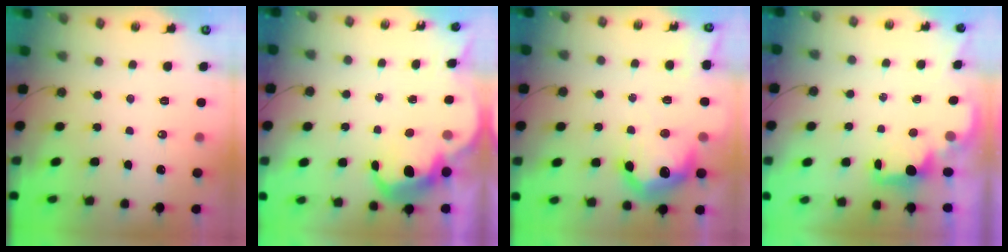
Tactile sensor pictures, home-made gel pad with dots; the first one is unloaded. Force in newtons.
{"total": 5.9, "press": 5.9, "slide": 0.4}
{"total": 16.6, "press": 16.6, "slide": 1.3}
{"total": 1.7, "press": 1.5, "slide": 0.6}